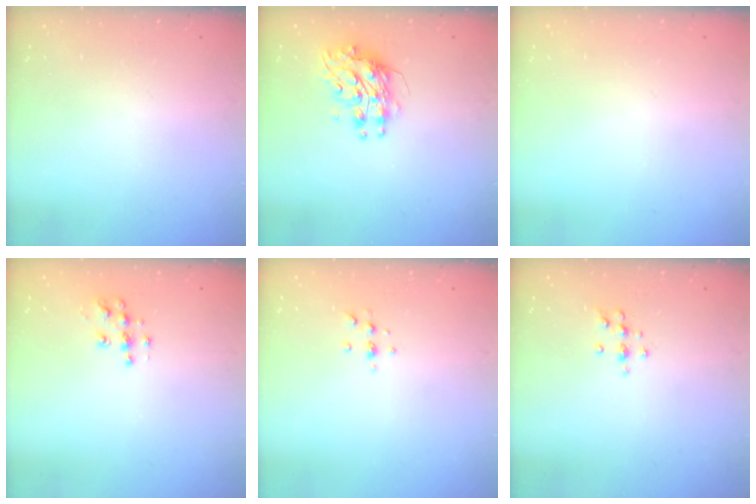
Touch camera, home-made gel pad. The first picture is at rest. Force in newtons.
{"total": 8.9, "press": 8.9, "slide": 0.5}
{"total": 0.0}
{"total": 7.5, "press": 7.5, "slide": 0.3}
{"total": 4.1, "press": 3.7, "slide": 1.7}
{"total": 5.7, "press": 5.7, "slide": 0.8}